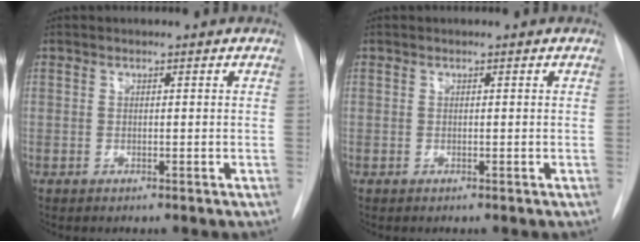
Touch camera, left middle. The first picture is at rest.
{"total": 0.0}